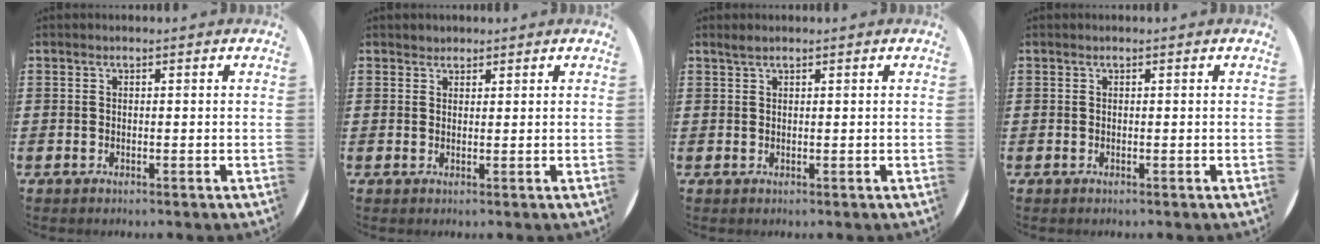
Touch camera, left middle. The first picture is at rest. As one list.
[{"total": 1.3, "force": [1.2, 0.4, -0.2], "torque": [0.003, 0.002, 0.023]}, {"total": 0.8, "force": [0.7, 0.1, 0.3], "torque": [-0.005, 0.002, 0.013]}, {"total": 0.0}]